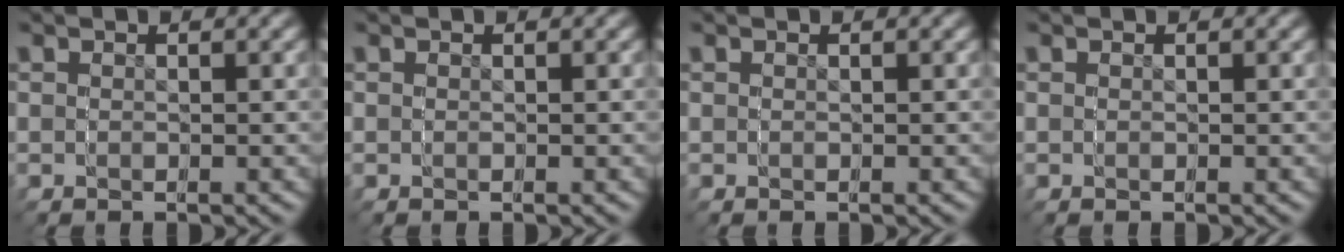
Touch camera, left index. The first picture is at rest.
{"total": 0.0}
{"total": 0.0}
{"total": 0.0}